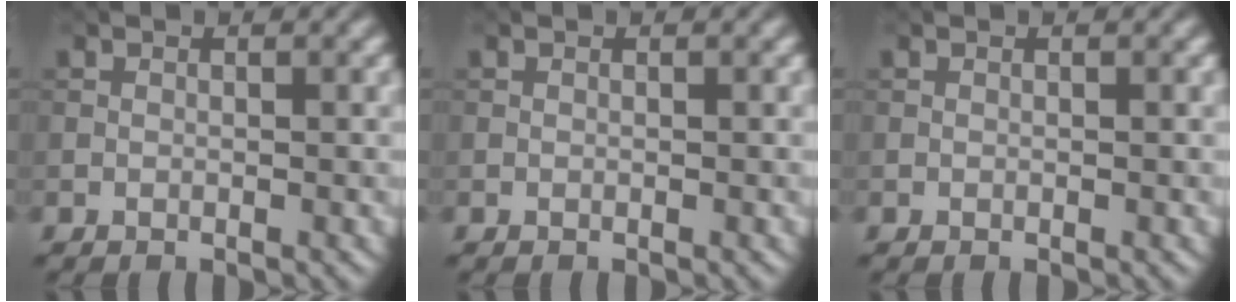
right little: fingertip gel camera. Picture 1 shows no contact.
{"total": 0.0}
{"total": 0.0}